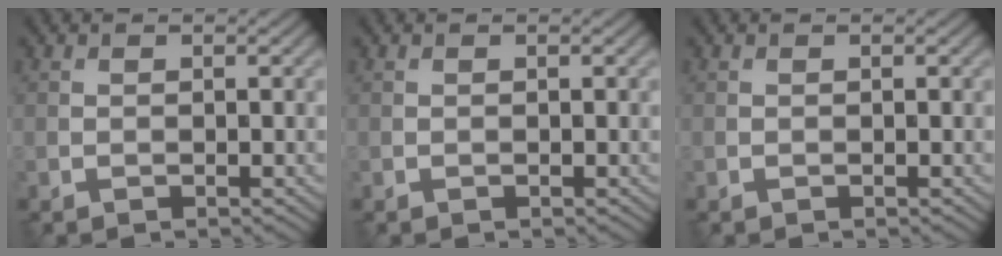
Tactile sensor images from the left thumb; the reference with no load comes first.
{"total": 0.0}
{"total": 0.0}